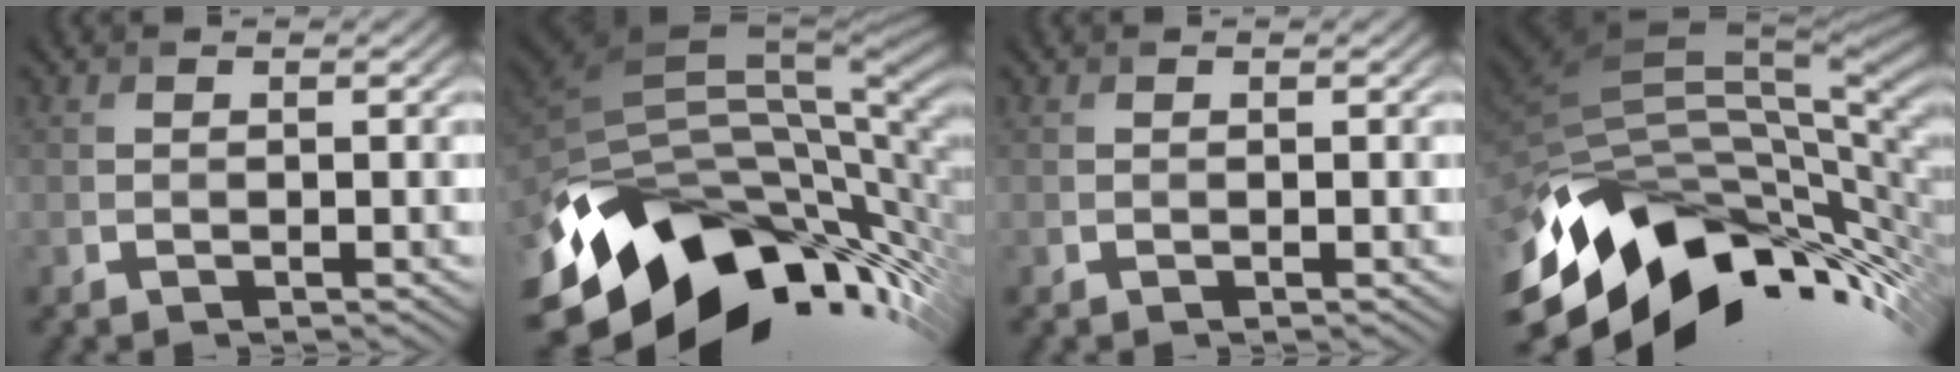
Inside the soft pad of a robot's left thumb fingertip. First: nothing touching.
{"total": 17.8, "force": [-6.6, 11.1, 12.2], "torque": [-0.254, -0.048, -0.105]}
{"total": 0.0}
{"total": 16.3, "force": [-7.1, 9.1, 11.6], "torque": [-0.241, -0.040, -0.117]}